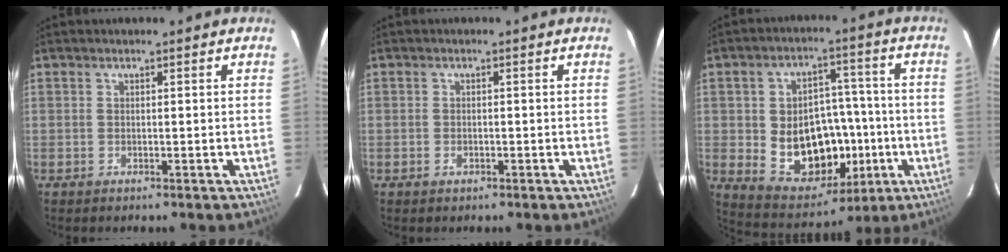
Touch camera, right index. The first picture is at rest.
{"total": 1.2, "force": [-0.6, 0.9, 0.6], "torque": [-0.011, 0.001, -0.010]}
{"total": 17.1, "force": [-3.1, 12.5, 11.1], "torque": [-0.219, 0.013, -0.017]}